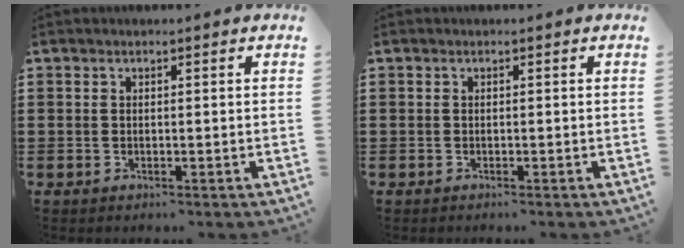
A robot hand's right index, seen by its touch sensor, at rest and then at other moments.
{"total": 0.0}